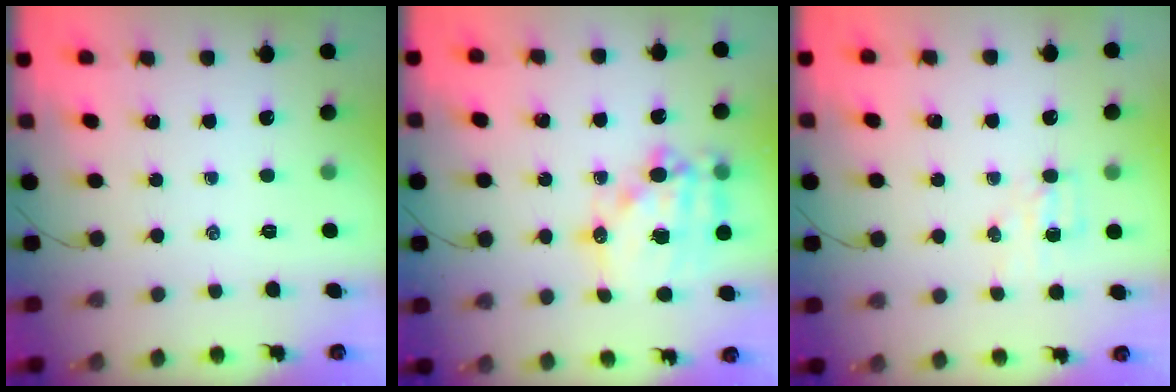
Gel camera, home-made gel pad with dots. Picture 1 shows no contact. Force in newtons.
{"total": 17.8, "press": 17.4, "slide": 3.9}
{"total": 4.1, "press": 4.0, "slide": 1.0}